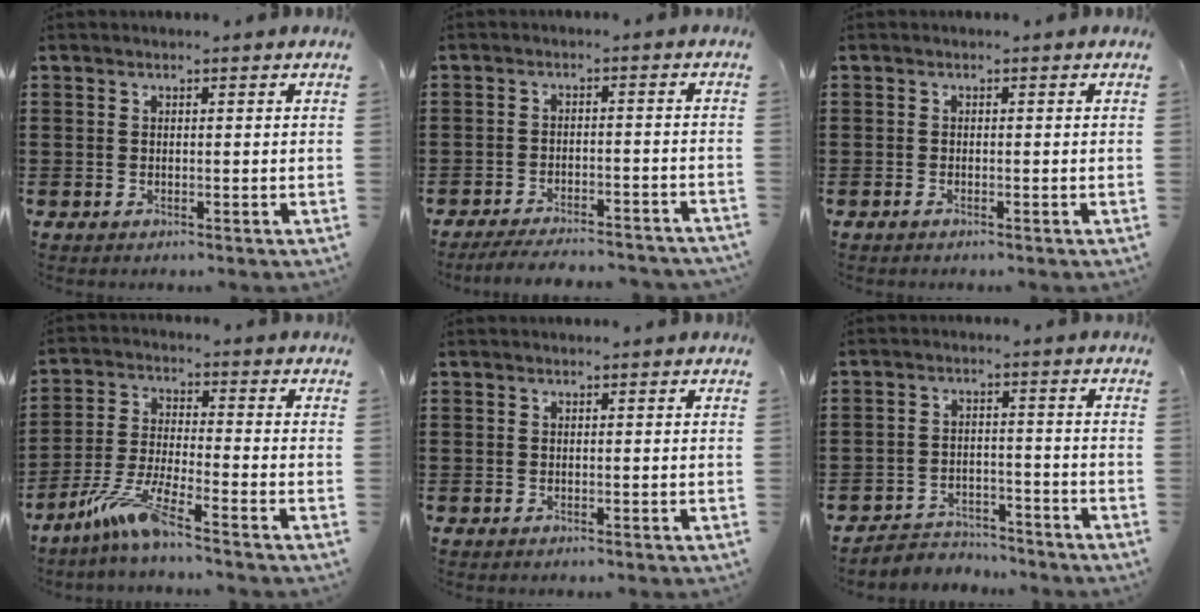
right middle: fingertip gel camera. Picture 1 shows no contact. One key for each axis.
{"total": 3.8, "fx": -3.6, "fy": -0.6, "fz": 1.1, "tx": -0.011, "ty": -0.002, "tz": -0.068}
{"total": 0.5, "fx": -0.4, "fy": 0.0, "fz": 0.4, "tx": -0.008, "ty": -0.003, "tz": -0.006}
{"total": 7.9, "fx": -5.7, "fy": 0.1, "fz": 5.4, "tx": -0.126, "ty": -0.020, "tz": -0.115}
{"total": 0.0}
{"total": 3.2, "fx": -3.2, "fy": 0.5, "fz": -0.4, "tx": 0.002, "ty": 0.002, "tz": -0.070}